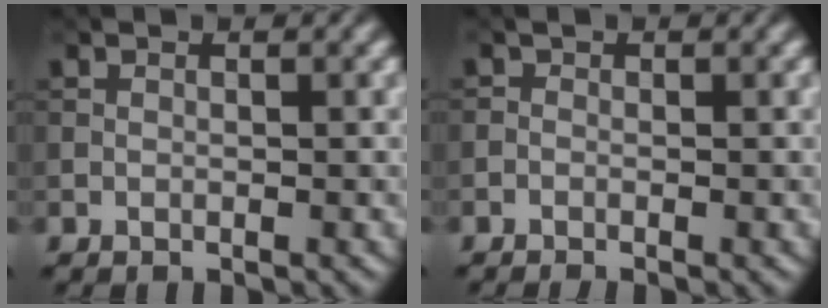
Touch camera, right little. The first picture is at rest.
{"total": 0.8, "force": [-0.7, 0.2, 0.3], "torque": [-0.006, -0.002, -0.017]}